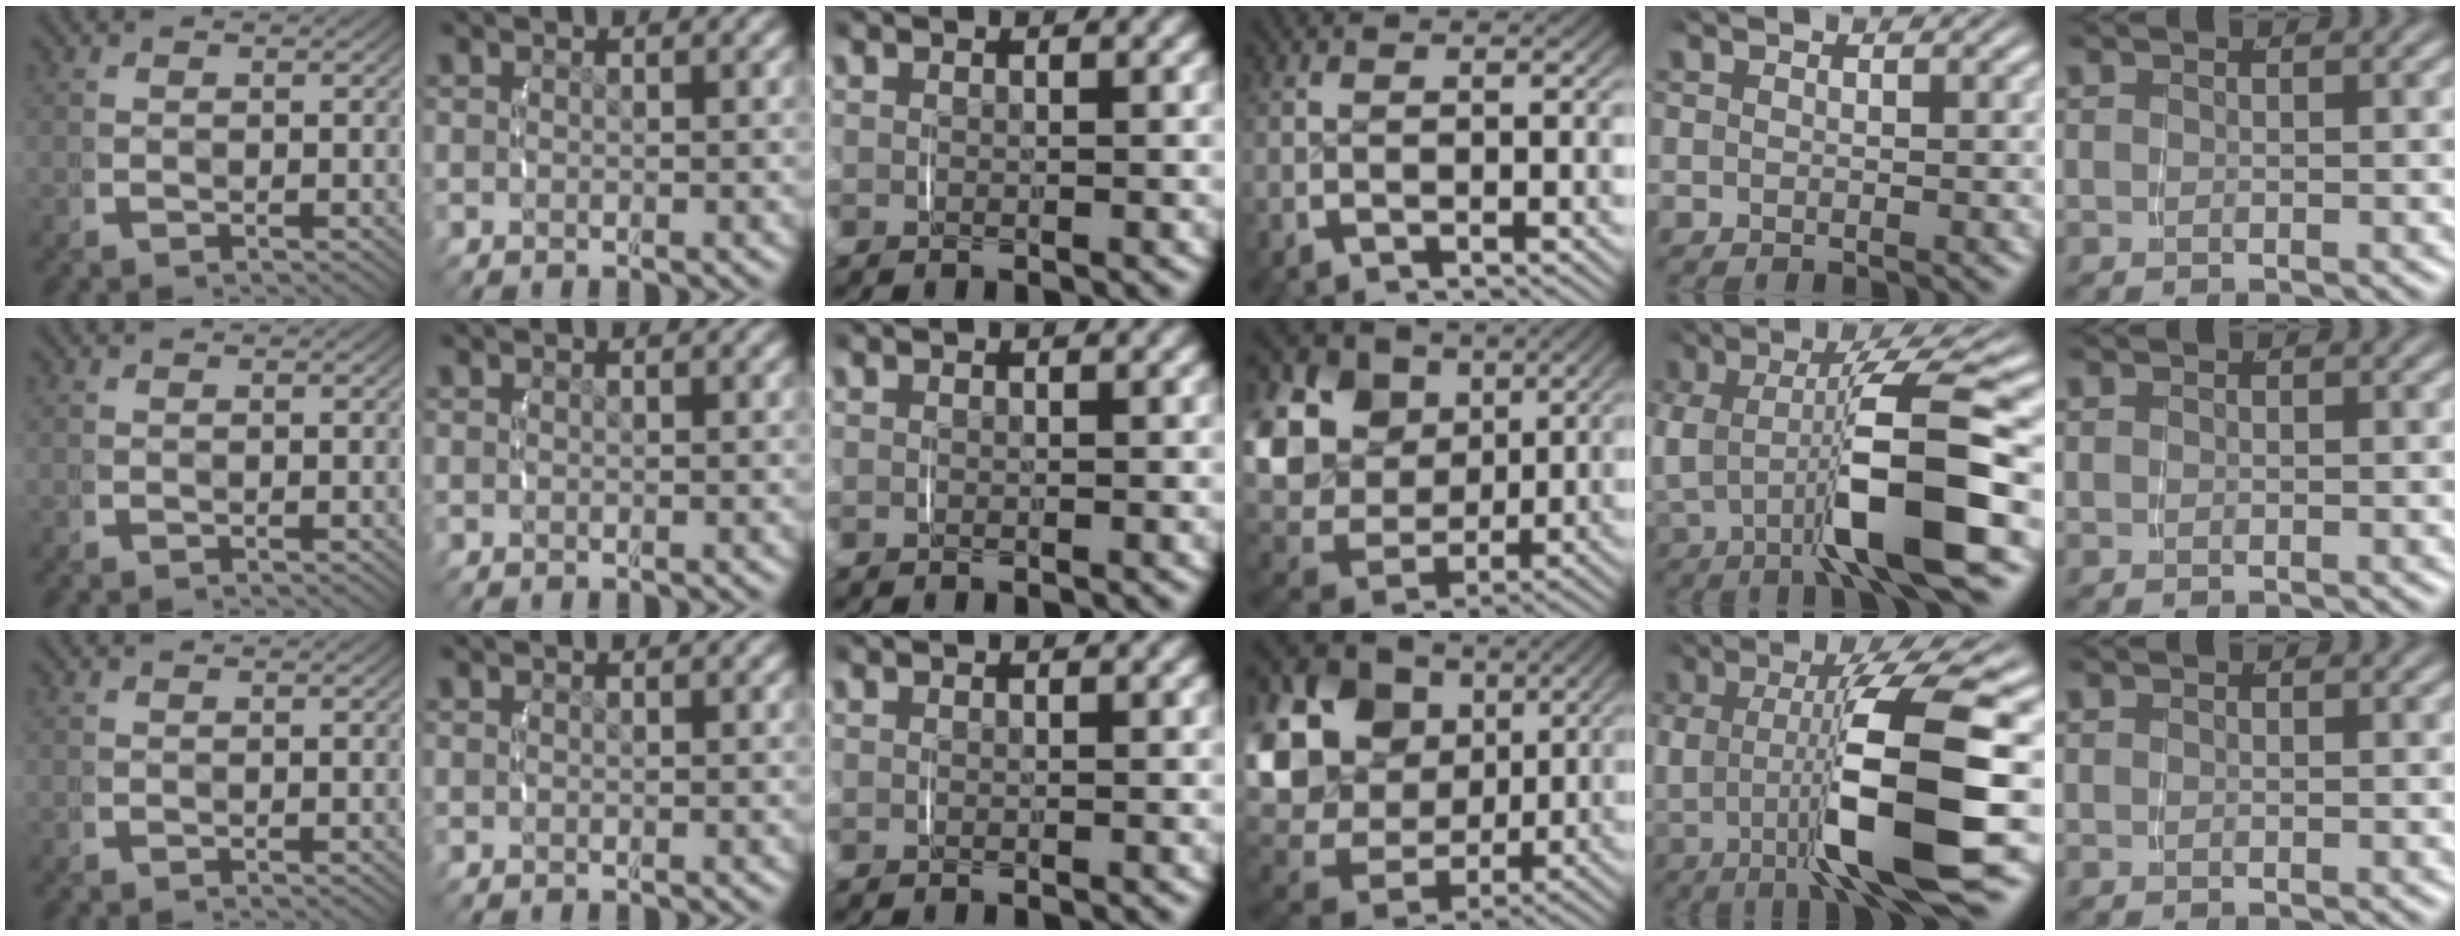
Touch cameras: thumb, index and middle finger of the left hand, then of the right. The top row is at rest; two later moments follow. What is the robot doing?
{"motion": "lift_and_place", "object": "jar lid"}